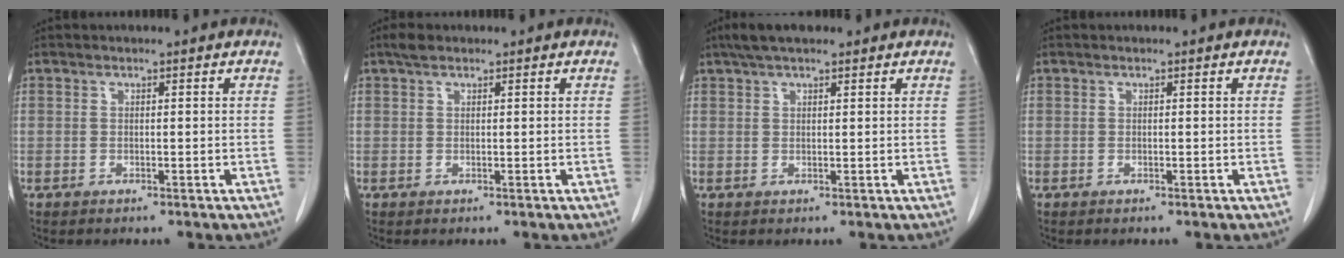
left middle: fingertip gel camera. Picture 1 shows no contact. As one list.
[{"total": 1.6, "force": [1.1, 0.9, 0.7], "torque": [-0.014, 0.013, 0.018]}, {"total": 4.9, "force": [3.7, 1.3, 2.9], "torque": [-0.054, 0.028, 0.064]}, {"total": 0.0}]